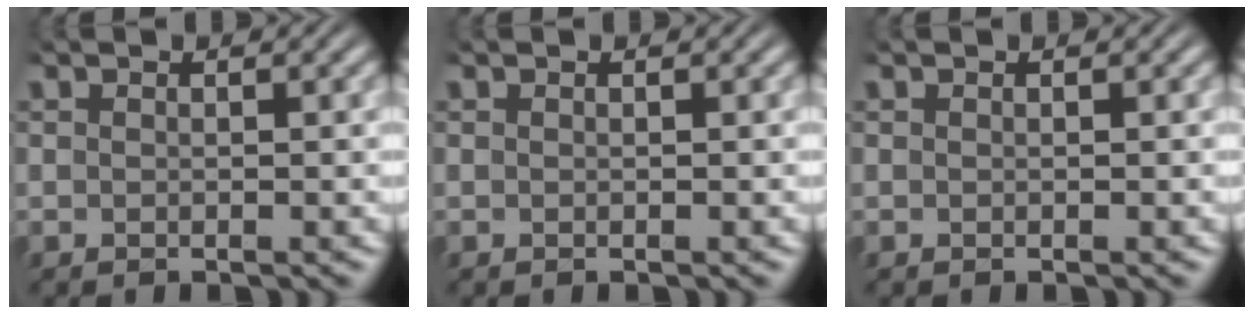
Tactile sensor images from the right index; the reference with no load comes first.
{"total": 0.0}
{"total": 0.0}